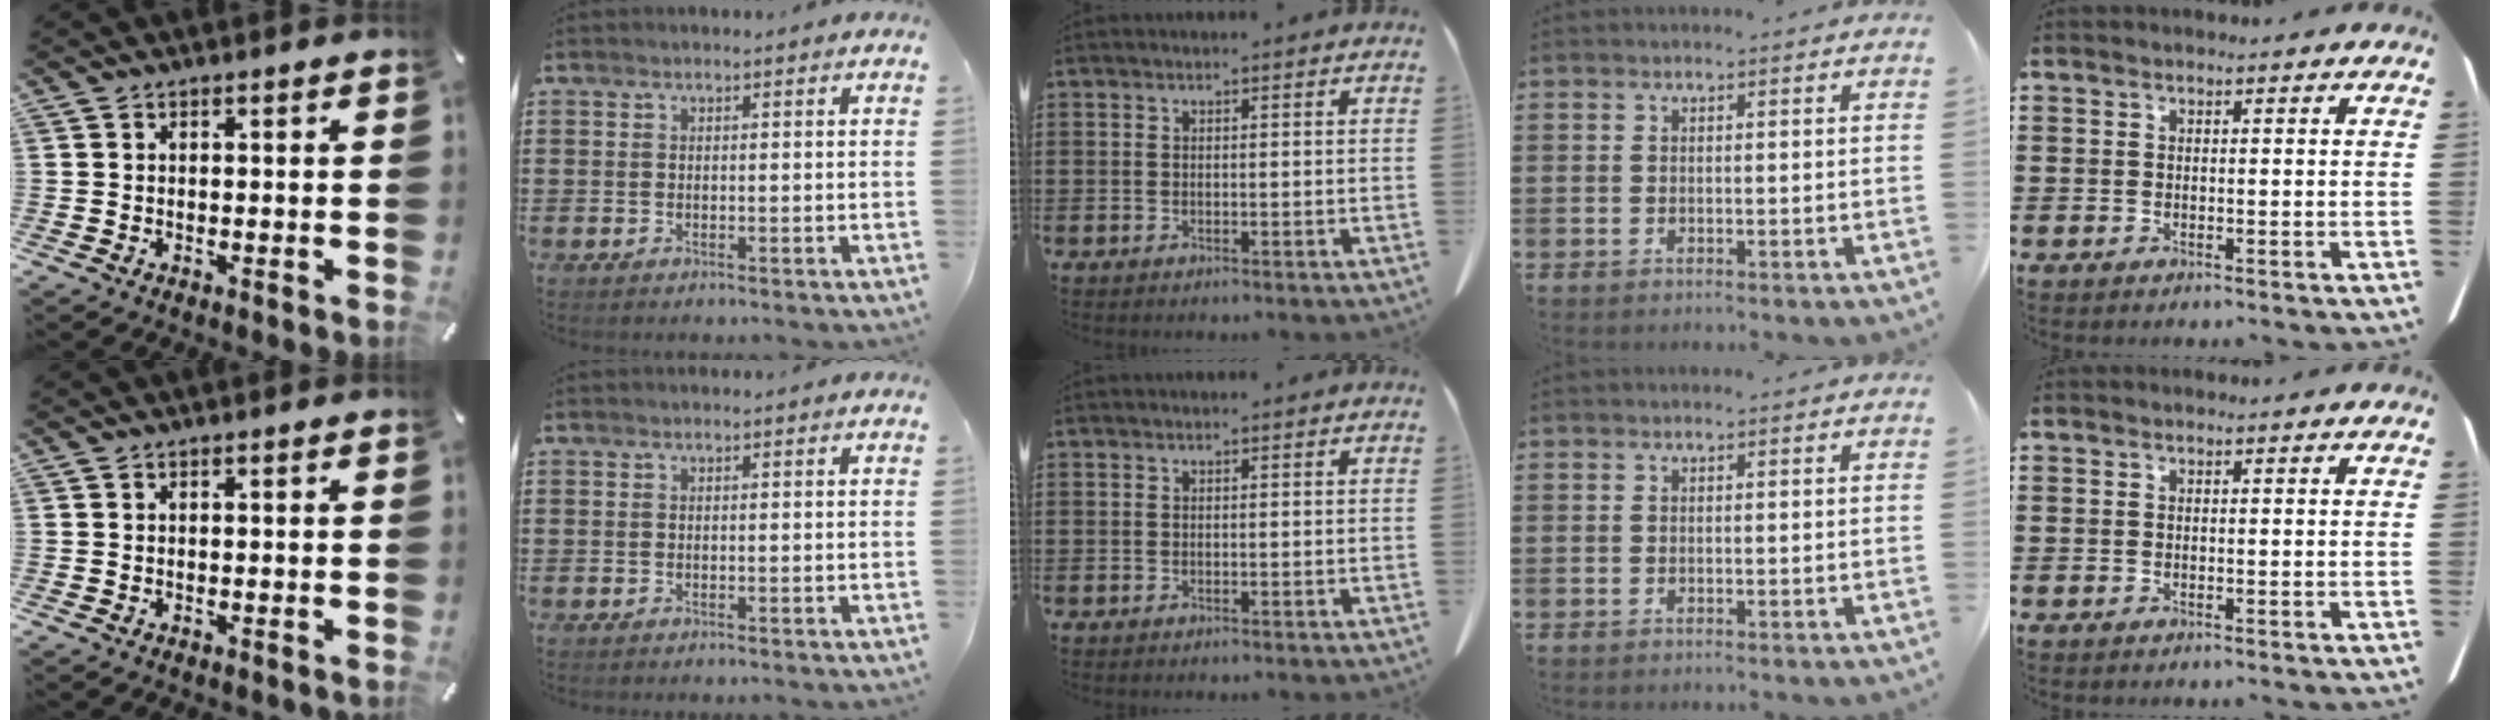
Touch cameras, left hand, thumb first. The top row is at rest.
{}